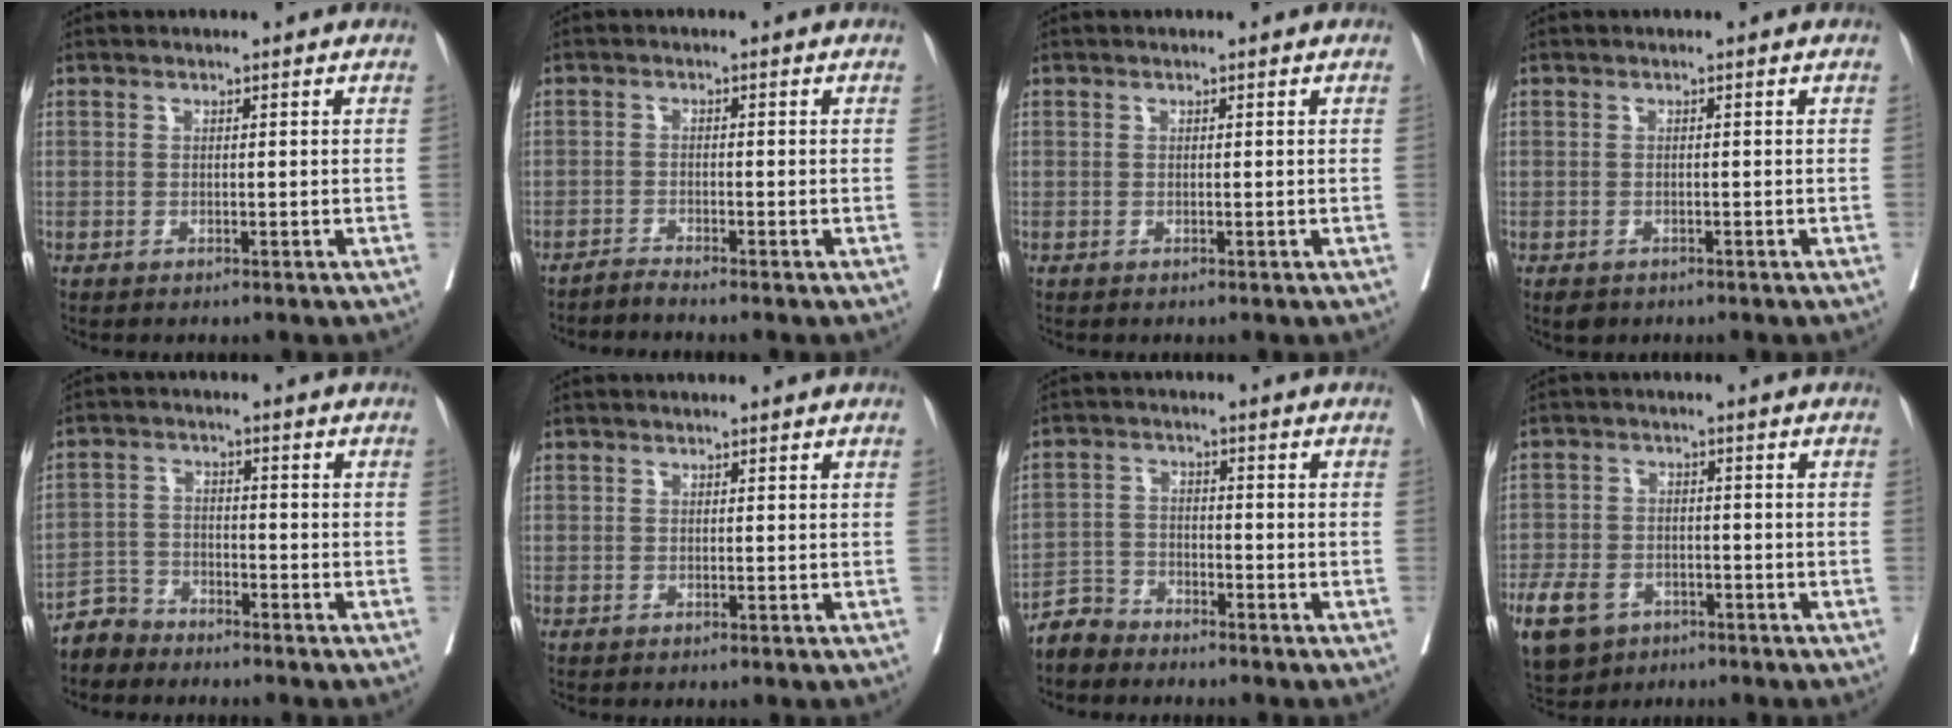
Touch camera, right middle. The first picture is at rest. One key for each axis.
{"total": 1.5, "fx": -1.4, "fy": -0.6, "fz": 0.0, "tx": 0.001, "ty": -0.005, "tz": -0.026}
{"total": 0.0}
{"total": 2.0, "fx": -1.4, "fy": 1.2, "fz": 0.7, "tx": -0.010, "ty": -0.003, "tz": -0.015}
{"total": 3.9, "fx": -3.7, "fy": 1.2, "fz": -0.4, "tx": 0.009, "ty": -0.004, "tz": -0.074}
{"total": 0.6, "fx": 0.5, "fy": 0.4, "fz": 0.0, "tx": 0.004, "ty": -0.001, "tz": 0.009}
{"total": 3.8, "fx": -3.7, "fy": 1.1, "fz": -0.1, "tx": 0.001, "ty": -0.005, "tz": -0.074}
{"total": 12.8, "fx": -6.8, "fy": 9.1, "fz": 5.9, "tx": -0.159, "ty": -0.004, "tz": -0.104}